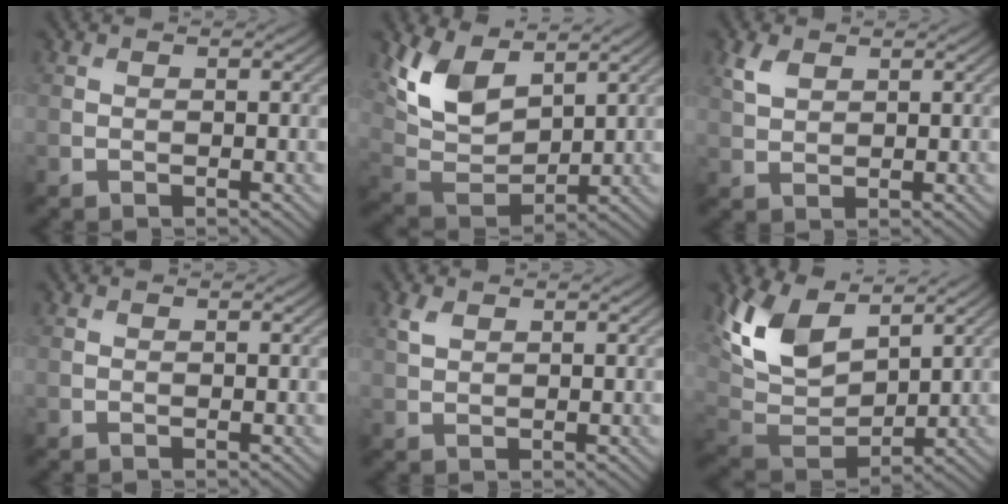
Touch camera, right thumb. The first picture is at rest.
{"total": 9.8, "force": [5.1, 5.2, 6.5], "torque": [-0.156, -0.004, 0.104]}
{"total": 2.8, "force": [1.6, 1.5, 1.7], "torque": [-0.046, 0.002, 0.034]}
{"total": 0.0}
{"total": 1.9, "force": [1.1, 1.0, 1.1], "torque": [-0.032, 0.002, 0.025]}
{"total": 12.0, "force": [6.0, 6.4, 8.2], "torque": [-0.204, 0.008, 0.118]}